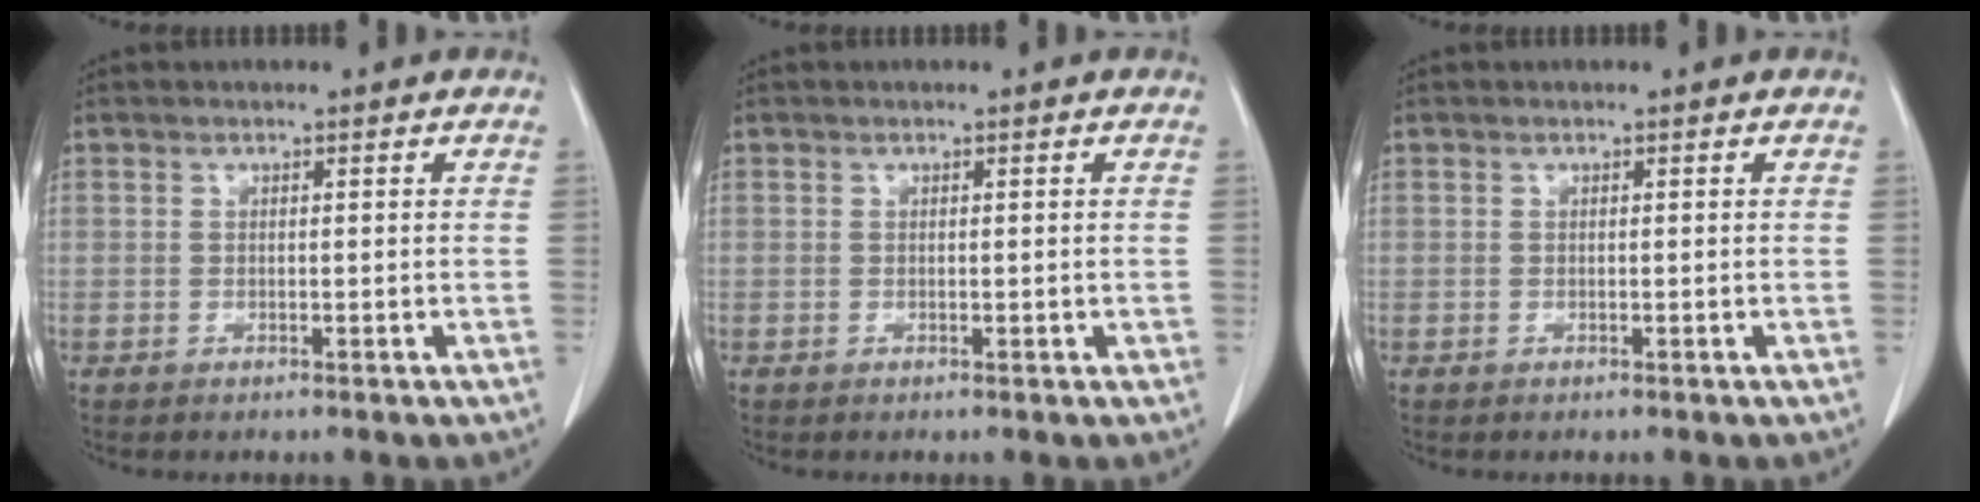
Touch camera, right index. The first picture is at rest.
{"total": 0.7, "force": [0.0, 0.5, 0.6], "torque": [-0.005, 0.000, 0.002]}
{"total": 0.0}